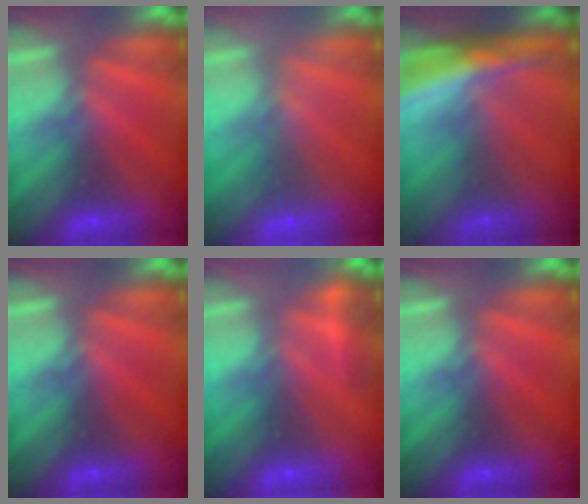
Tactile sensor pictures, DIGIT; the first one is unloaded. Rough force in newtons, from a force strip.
{"total": 1.5}
{"total": 5.6}
{"total": 0.0}
{"total": 2.5}
{"total": 0.0}